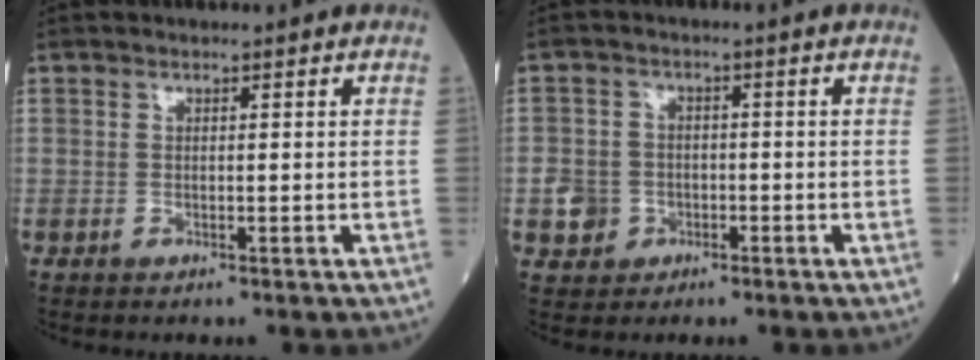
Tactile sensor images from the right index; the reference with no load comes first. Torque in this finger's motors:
{"motor_torque": [0.01, -0.05, 0.02, 0.01]}